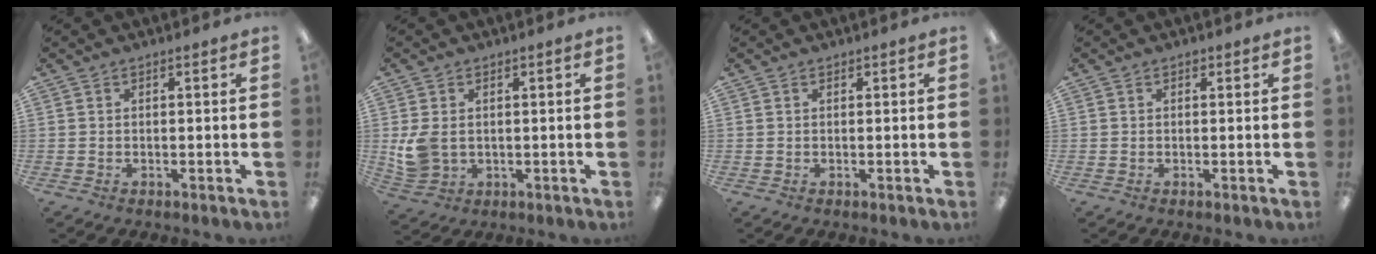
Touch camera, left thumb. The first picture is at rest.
{"total": 6.4, "force": [0.7, 5.1, 3.9], "torque": [-0.082, 0.004, 0.015]}
{"total": 0.0}
{"total": 0.5, "force": [0.3, 0.4, 0.1], "torque": [-0.003, 0.003, 0.005]}